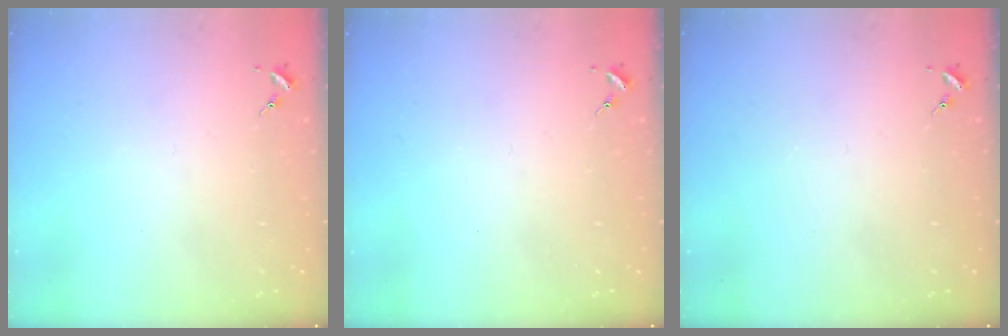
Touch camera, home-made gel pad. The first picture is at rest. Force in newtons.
{"total": 0.0}
{"total": 0.0}